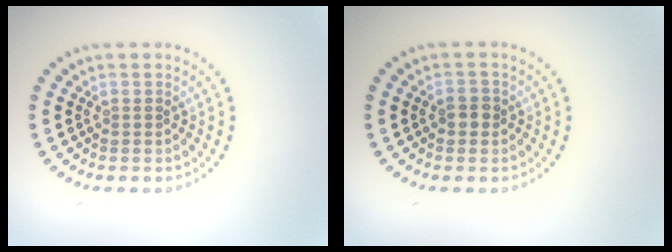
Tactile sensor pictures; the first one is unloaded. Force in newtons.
{"total": 1.3, "press": 1.3, "slide": 0.3}